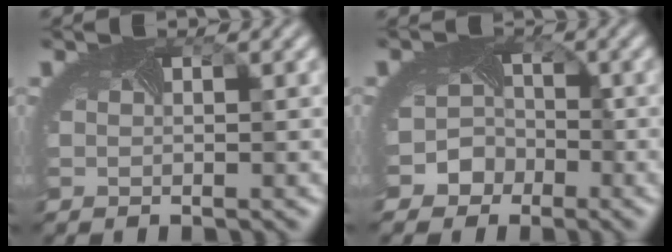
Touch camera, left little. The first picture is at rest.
{"total": 4.1, "force": [-2.3, 3.4, 0.5], "torque": [0.021, 0.001, -0.041]}